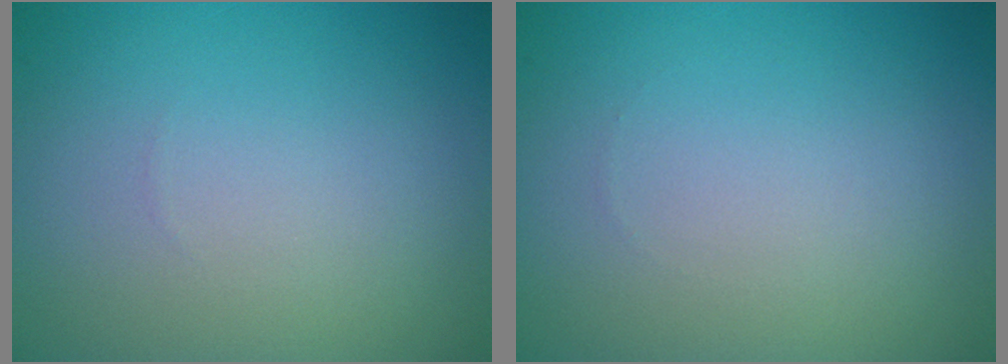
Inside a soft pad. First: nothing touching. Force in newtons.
{"total": 0.0}